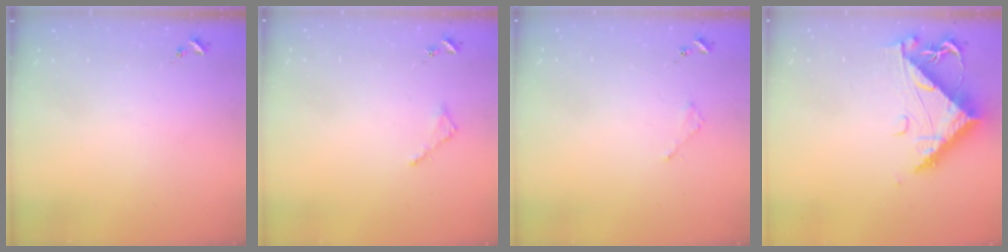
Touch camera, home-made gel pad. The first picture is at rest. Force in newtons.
{"total": 2.8, "press": 2.7, "slide": 0.3}
{"total": 2.0, "press": 2.0, "slide": 0.3}
{"total": 10.1, "press": 10.0, "slide": 1.0}